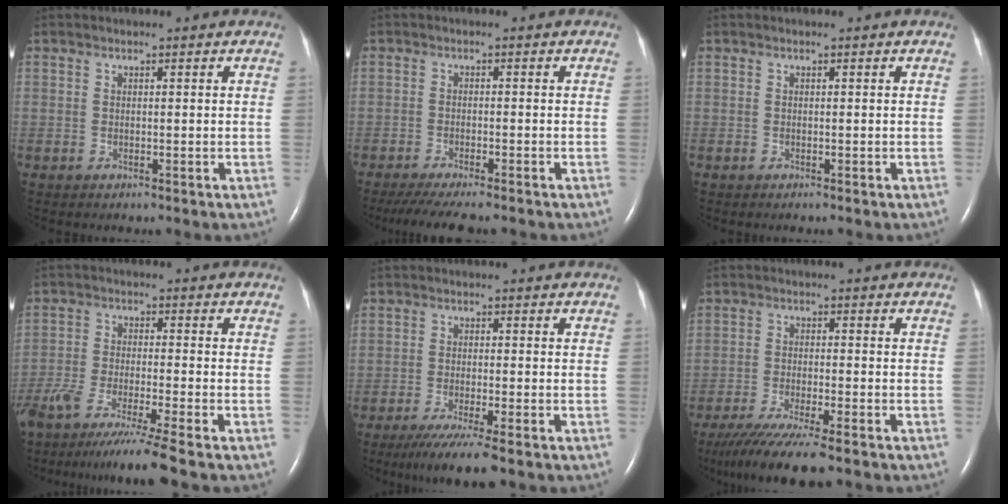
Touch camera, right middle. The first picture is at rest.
{"total": 9.0, "force": [-7.7, 1.0, 4.7], "torque": [-0.068, -0.018, -0.118]}
{"total": 0.0}
{"total": 13.3, "force": [-10.8, -1.7, 7.5], "torque": [-0.122, -0.053, -0.178]}
{"total": 7.0, "force": [-5.1, -0.3, 4.7], "torque": [-0.077, -0.019, -0.084]}
{"total": 11.0, "force": [-8.8, 0.2, 6.6], "torque": [-0.107, -0.030, -0.142]}